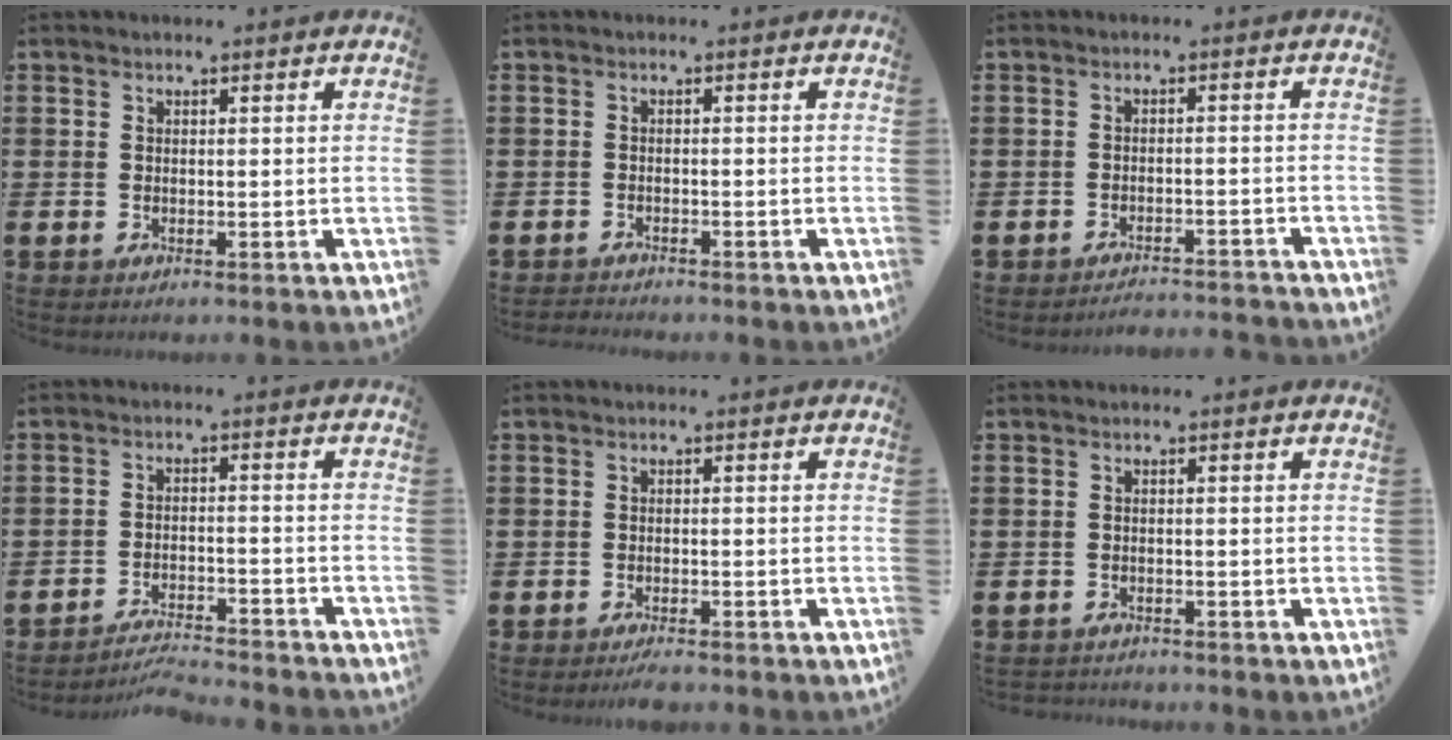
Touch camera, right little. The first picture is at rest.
{"total": 1.1, "force": [-1.0, 0.0, -0.1], "torque": [-0.002, 0.000, -0.022]}
{"total": 1.9, "force": [-1.9, -0.2, 0.0], "torque": [-0.003, 0.004, -0.041]}
{"total": 3.7, "force": [-3.7, -0.1, 0.3], "torque": [-0.008, 0.002, -0.077]}
{"total": 1.2, "force": [-1.1, 0.0, 0.5], "torque": [-0.010, -0.001, -0.022]}
{"total": 0.8, "force": [-0.8, 0.1, -0.1], "torque": [-0.001, 0.001, -0.018]}